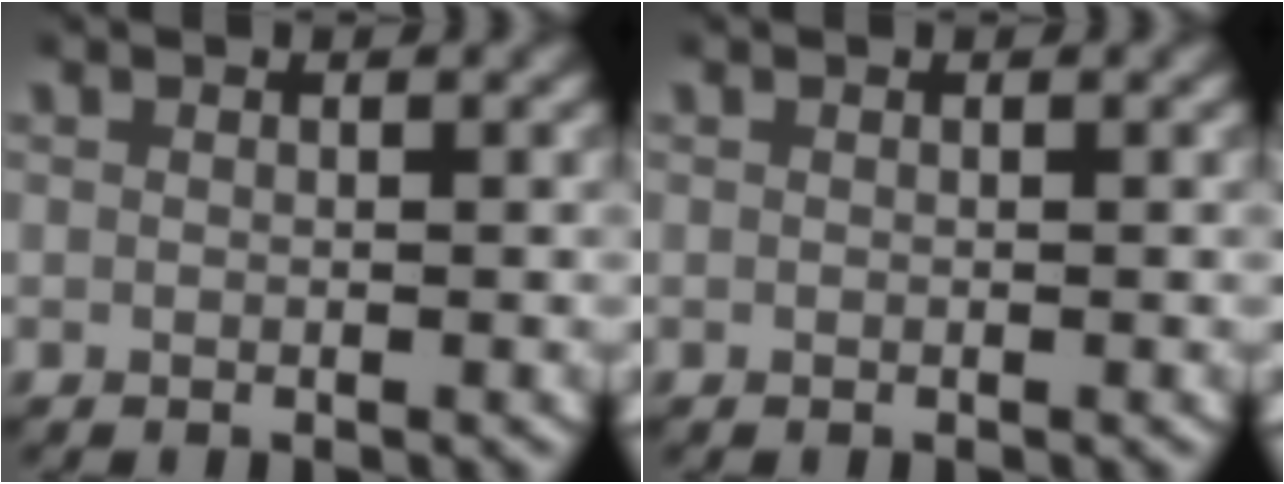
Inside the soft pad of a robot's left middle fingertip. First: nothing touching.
{"total": 0.0}